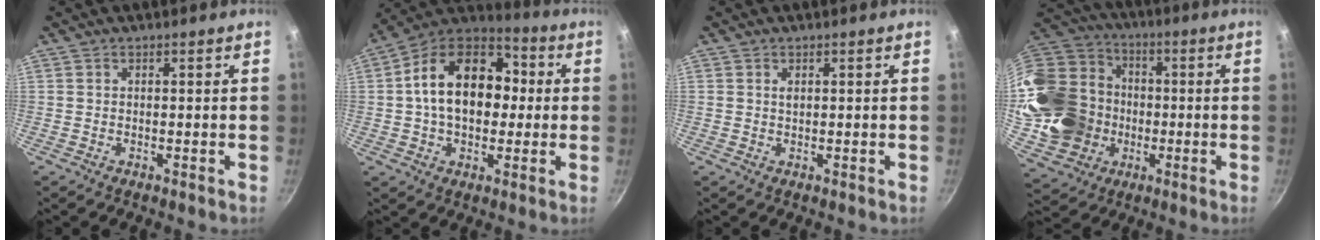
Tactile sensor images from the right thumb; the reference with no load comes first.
{"total": 19.4, "force": [1.3, 13.4, 14.0], "torque": [-0.200, 0.037, 0.004]}
{"total": 0.9, "force": [0.4, 0.5, 0.6], "torque": [-0.010, 0.002, 0.007]}
{"total": 25.1, "force": [-2.4, 21.4, 12.9], "torque": [-0.249, 0.046, -0.017]}